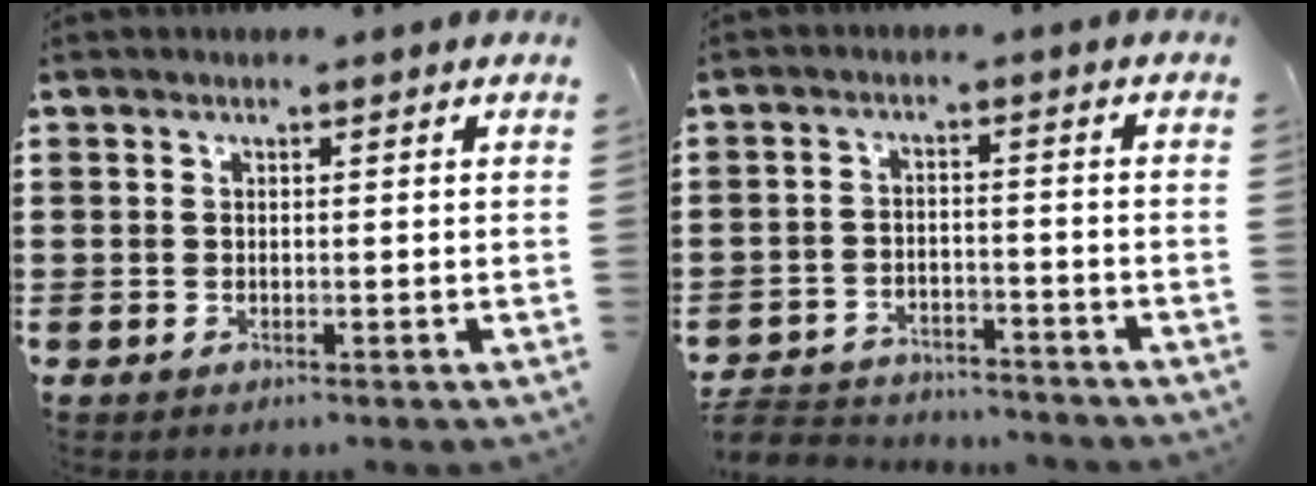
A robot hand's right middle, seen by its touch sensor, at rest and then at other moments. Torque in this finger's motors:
{"motor_torque": [1.34, -0.80, 0.02, 0.01]}